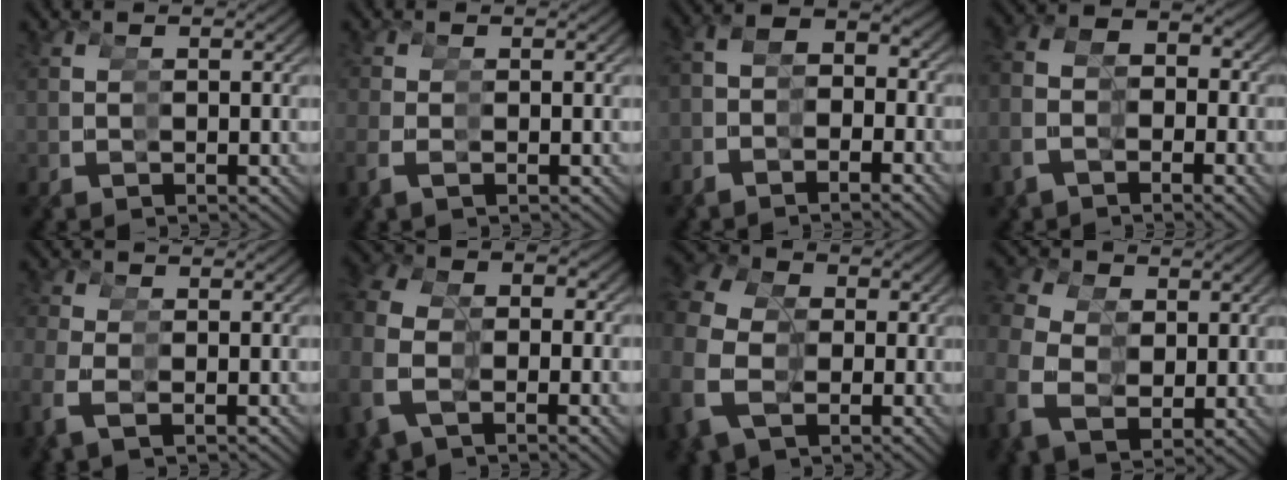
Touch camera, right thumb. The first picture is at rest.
{"total": 0.9, "force": [0.3, 0.0, 0.8], "torque": [-0.018, 0.003, 0.006]}
{"total": 4.3, "force": [-0.6, 3.6, 2.2], "torque": [-0.041, 0.026, -0.025]}
{"total": 4.5, "force": [0.6, 3.9, 2.2], "torque": [-0.054, 0.021, 0.000]}
{"total": 1.3, "force": [0.5, 0.0, 1.1], "torque": [-0.023, 0.005, 0.009]}
{"total": 3.3, "force": [1.8, 2.0, 1.9], "torque": [-0.070, 0.015, 0.033]}
{"total": 7.2, "force": [2.8, 5.6, 3.6], "torque": [-0.069, 0.009, 0.048]}
{"total": 4.2, "force": [1.9, 3.3, 1.7], "torque": [-0.040, 0.003, 0.038]}